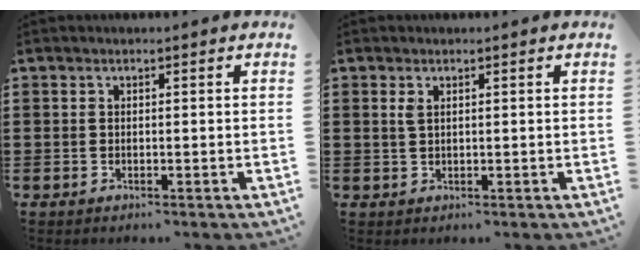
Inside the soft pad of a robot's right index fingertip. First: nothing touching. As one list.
[{"total": 1.4, "force": [0.5, 0.6, 1.1], "torque": [-0.025, 0.004, 0.009]}]